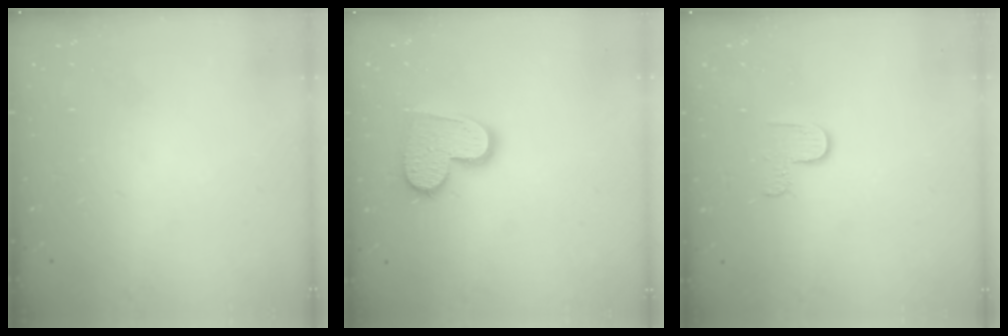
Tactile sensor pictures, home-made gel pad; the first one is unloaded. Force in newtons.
{"total": 12.7, "press": 12.6, "slide": 1.0}
{"total": 2.9, "press": 2.9, "slide": 0.3}